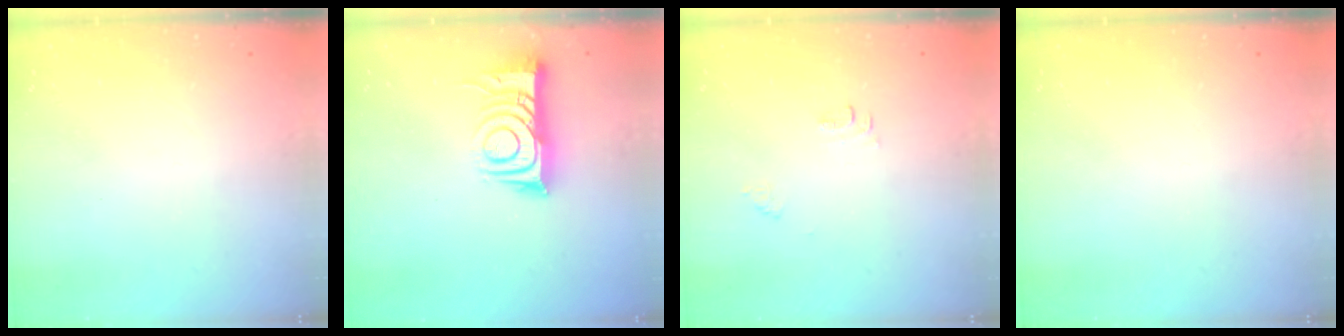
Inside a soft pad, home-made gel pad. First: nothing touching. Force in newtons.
{"total": 10.6, "press": 10.5, "slide": 1.1}
{"total": 3.9, "press": 3.9, "slide": 0.5}
{"total": 0.0}